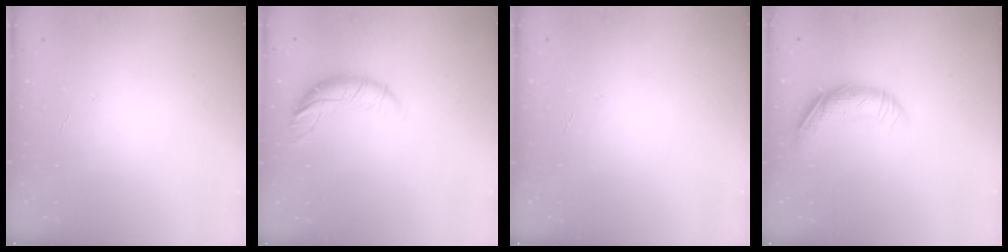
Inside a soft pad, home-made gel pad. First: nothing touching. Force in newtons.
{"total": 9.8, "press": 9.7, "slide": 1.1}
{"total": 0.0}
{"total": 11.5, "press": 11.3, "slide": 1.8}